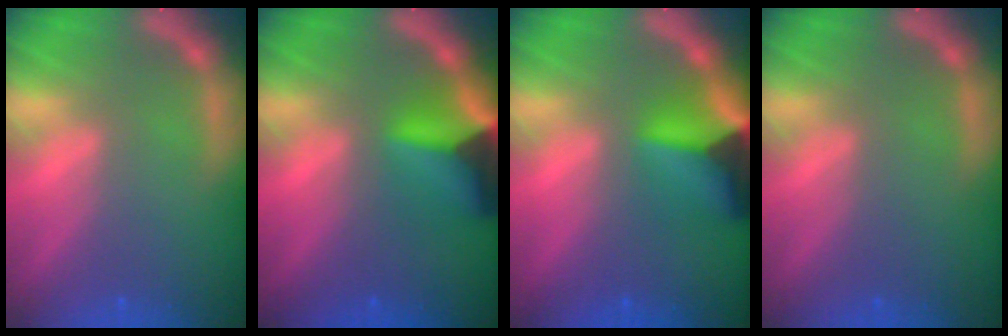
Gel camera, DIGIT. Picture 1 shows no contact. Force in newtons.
{"total": 7.9}
{"total": 8.4}
{"total": 0.0}